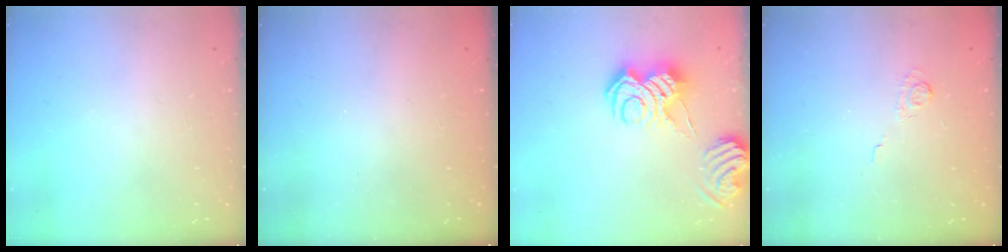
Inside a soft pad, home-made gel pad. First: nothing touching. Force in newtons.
{"total": 2.3, "press": 2.2, "slide": 0.8}
{"total": 9.9, "press": 9.9, "slide": 0.7}
{"total": 2.0, "press": 1.3, "slide": 1.5}